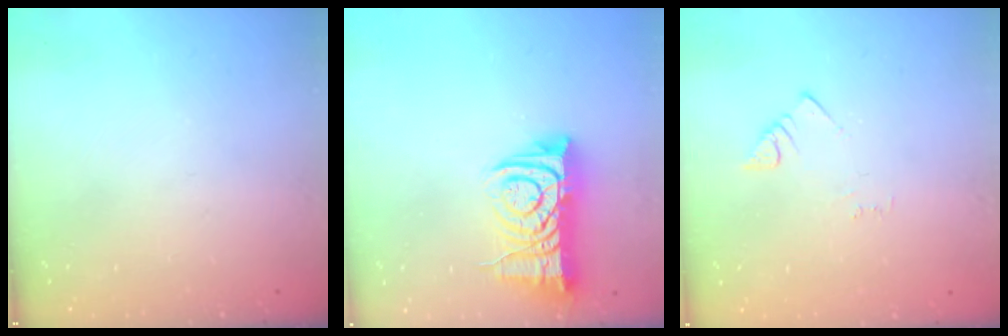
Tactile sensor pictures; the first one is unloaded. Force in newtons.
{"total": 12.5, "press": 12.4, "slide": 1.3}
{"total": 1.5, "press": 1.5, "slide": 0.3}